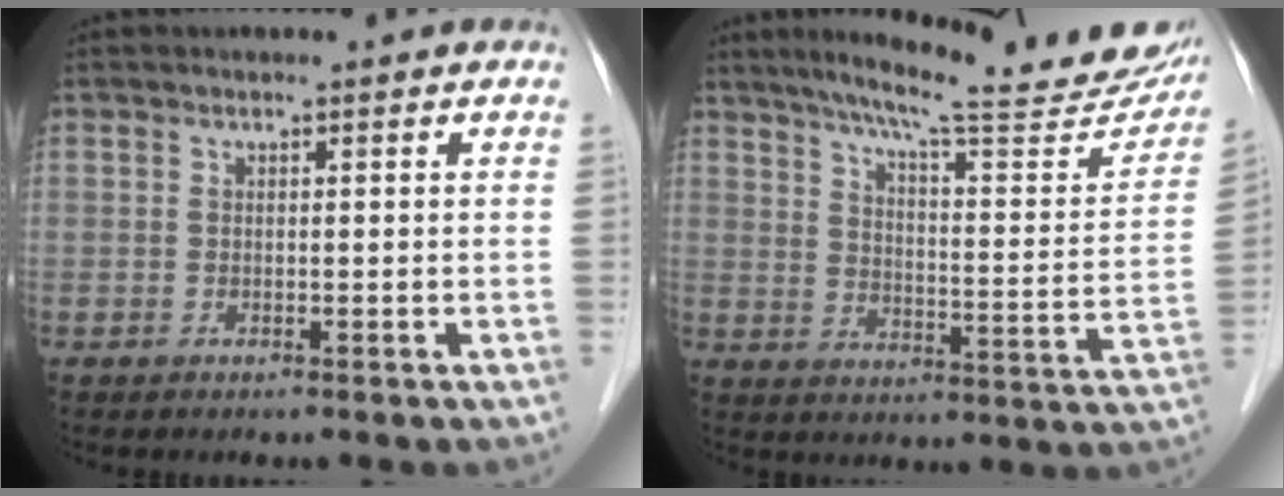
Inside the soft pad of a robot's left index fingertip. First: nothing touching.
{"total": 23.7, "force": [20.3, 2.6, 12.0], "torque": [-0.169, -0.037, 0.257]}